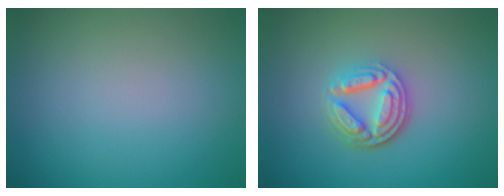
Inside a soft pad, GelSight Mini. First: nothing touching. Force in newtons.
{"total": 4.5, "press": 3.4, "slide": 2.9}